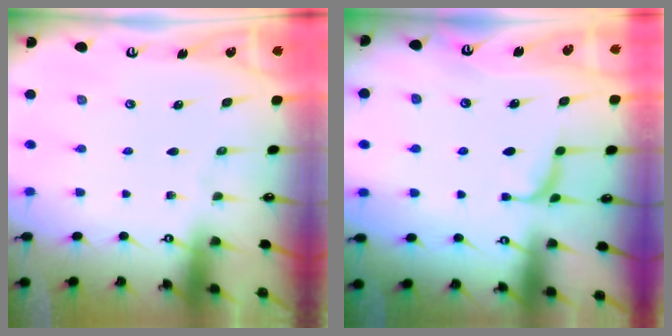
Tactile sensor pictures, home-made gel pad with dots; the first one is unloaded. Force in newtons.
{"total": 1.4, "press": 1.2, "slide": 0.6}